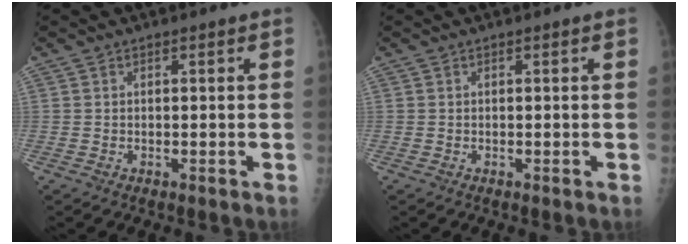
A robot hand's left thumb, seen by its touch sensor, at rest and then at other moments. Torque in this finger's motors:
{"motor_torque": [0.00, 0.00, 0.00, 0.00, 0.00]}